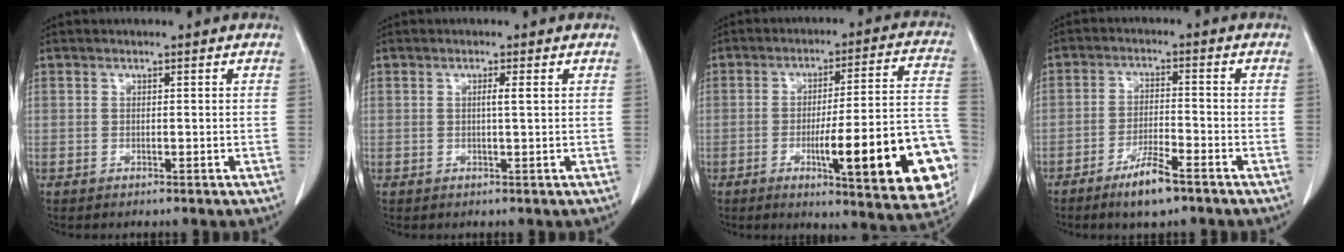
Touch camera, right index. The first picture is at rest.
{"total": 1.3, "force": [0.3, -0.2, 1.2], "torque": [-0.022, 0.001, 0.003]}
{"total": 21.3, "force": [-6.6, 3.0, 20.1], "torque": [-0.190, 0.014, -0.078]}
{"total": 6.2, "force": [-4.2, 1.0, 4.5], "torque": [-0.088, -0.006, -0.072]}